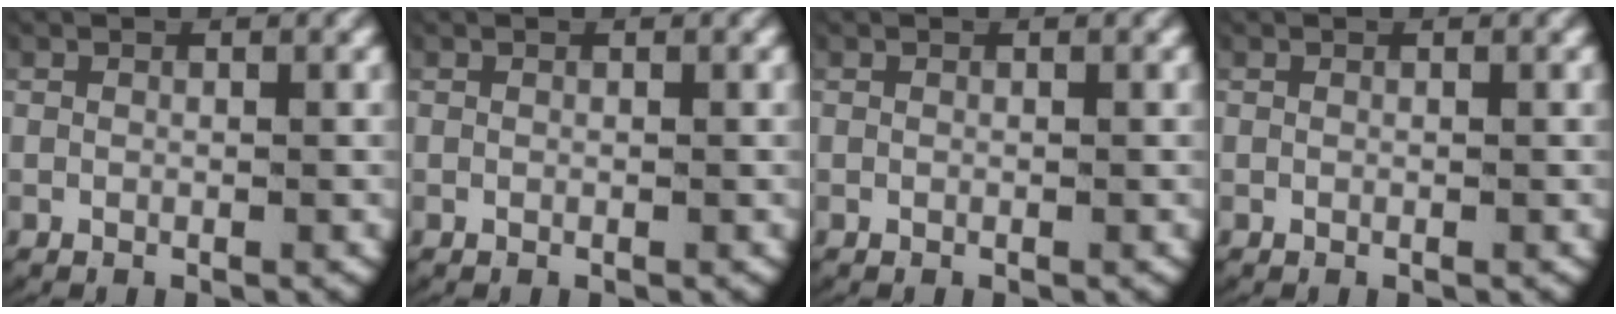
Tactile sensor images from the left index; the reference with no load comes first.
{"total": 0.0}
{"total": 0.0}
{"total": 0.0}